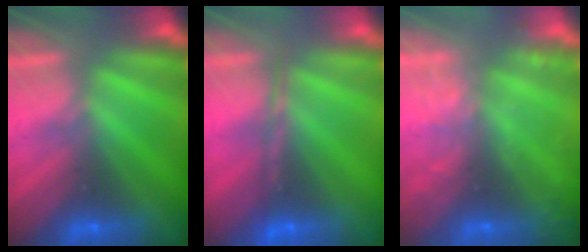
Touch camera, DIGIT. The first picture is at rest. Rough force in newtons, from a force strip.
{"total": 1.7}
{"total": 6.7}